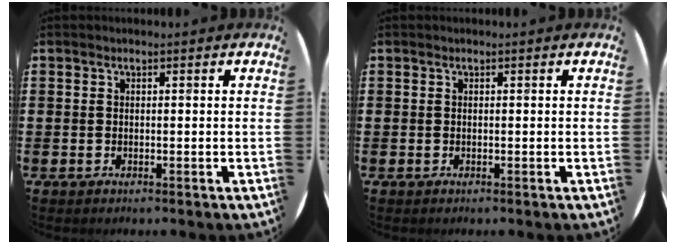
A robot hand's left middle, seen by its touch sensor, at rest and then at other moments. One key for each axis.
{"total": 0.0}